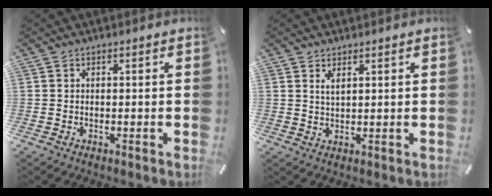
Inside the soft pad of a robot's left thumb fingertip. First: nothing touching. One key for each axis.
{"total": 2.1, "fx": 1.4, "fy": 0.6, "fz": 1.4, "tx": -0.030, "ty": -0.001, "tz": 0.025}